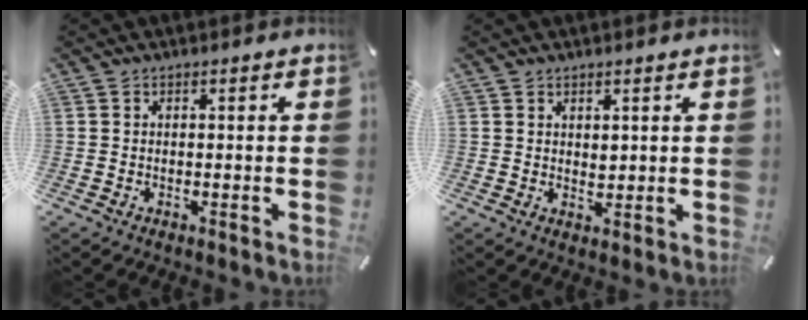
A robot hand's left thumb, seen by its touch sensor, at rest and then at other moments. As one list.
[{"total": 1.6, "force": [1.0, 0.9, 0.9], "torque": [-0.002, -0.006, 0.015]}]